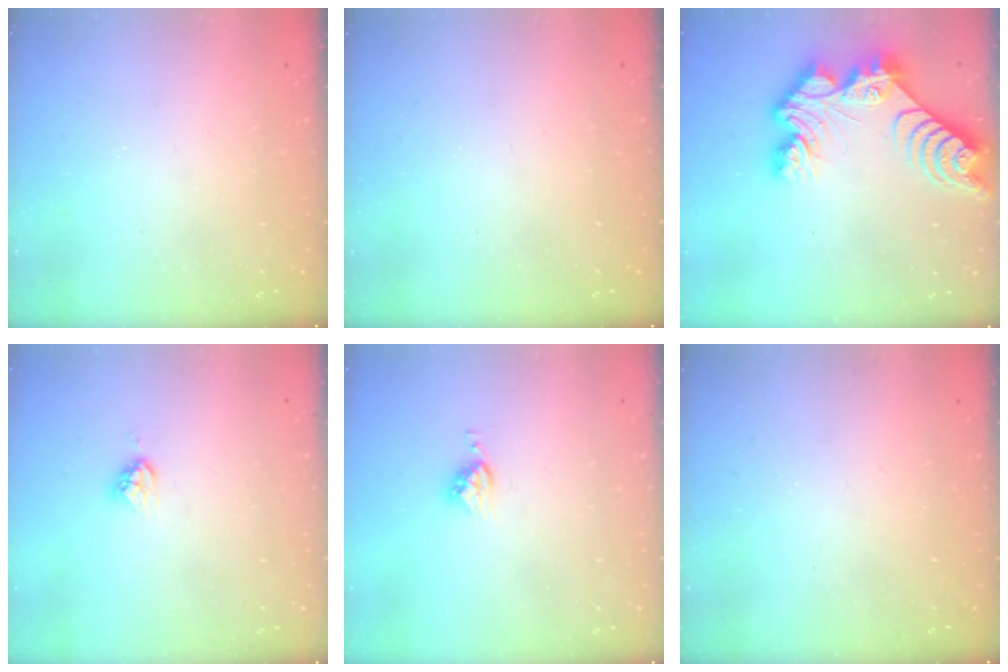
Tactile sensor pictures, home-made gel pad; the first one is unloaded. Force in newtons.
{"total": 0.0}
{"total": 14.6, "press": 14.5, "slide": 1.1}
{"total": 4.7, "press": 4.7, "slide": 0.1}
{"total": 5.0, "press": 5.0, "slide": 0.1}
{"total": 0.0}